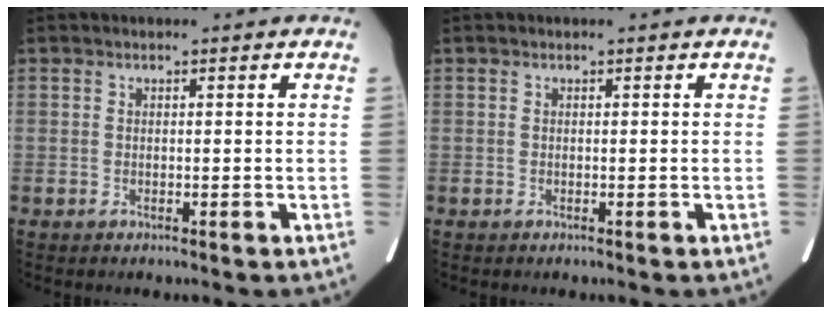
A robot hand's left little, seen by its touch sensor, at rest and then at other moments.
{"total": 0.0}